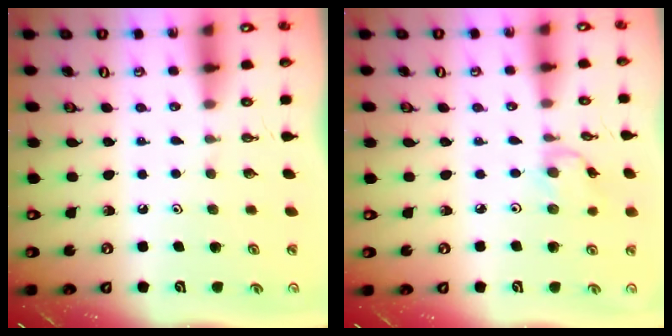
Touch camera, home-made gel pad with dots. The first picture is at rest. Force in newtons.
{"total": 2.6, "press": 2.6, "slide": 0.2}